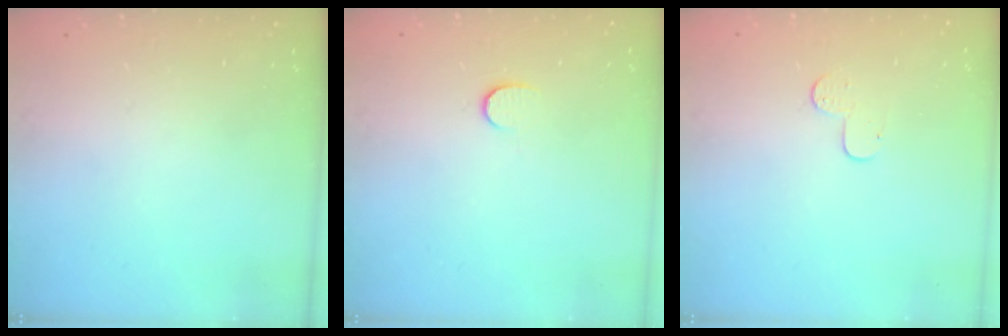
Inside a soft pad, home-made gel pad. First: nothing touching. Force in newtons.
{"total": 6.3, "press": 6.3, "slide": 0.5}
{"total": 4.3, "press": 4.3, "slide": 0.4}